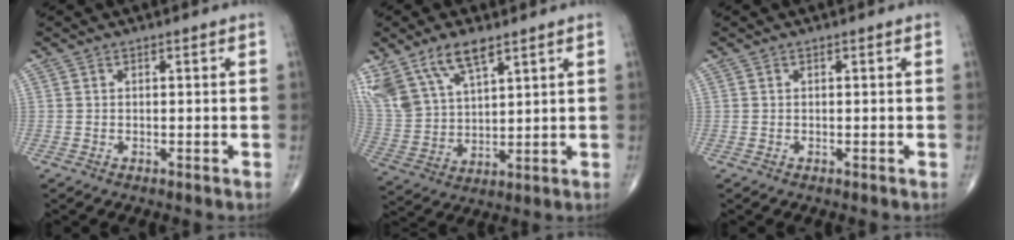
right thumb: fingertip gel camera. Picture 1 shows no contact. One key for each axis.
{"total": 14.6, "fx": 9.4, "fy": 6.7, "fz": 9.0, "tx": -0.175, "ty": -0.026, "tz": 0.196}
{"total": 0.0}